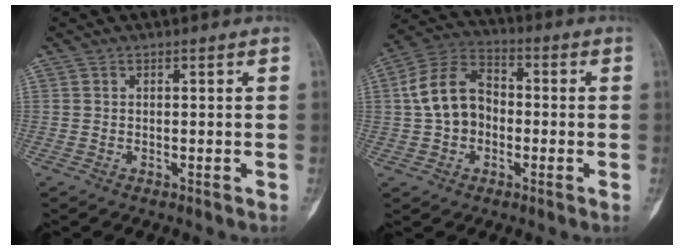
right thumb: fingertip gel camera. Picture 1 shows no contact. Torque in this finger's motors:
{"motor_torque": [-0.56, 0.85, 1.17, -0.09, 0.03]}